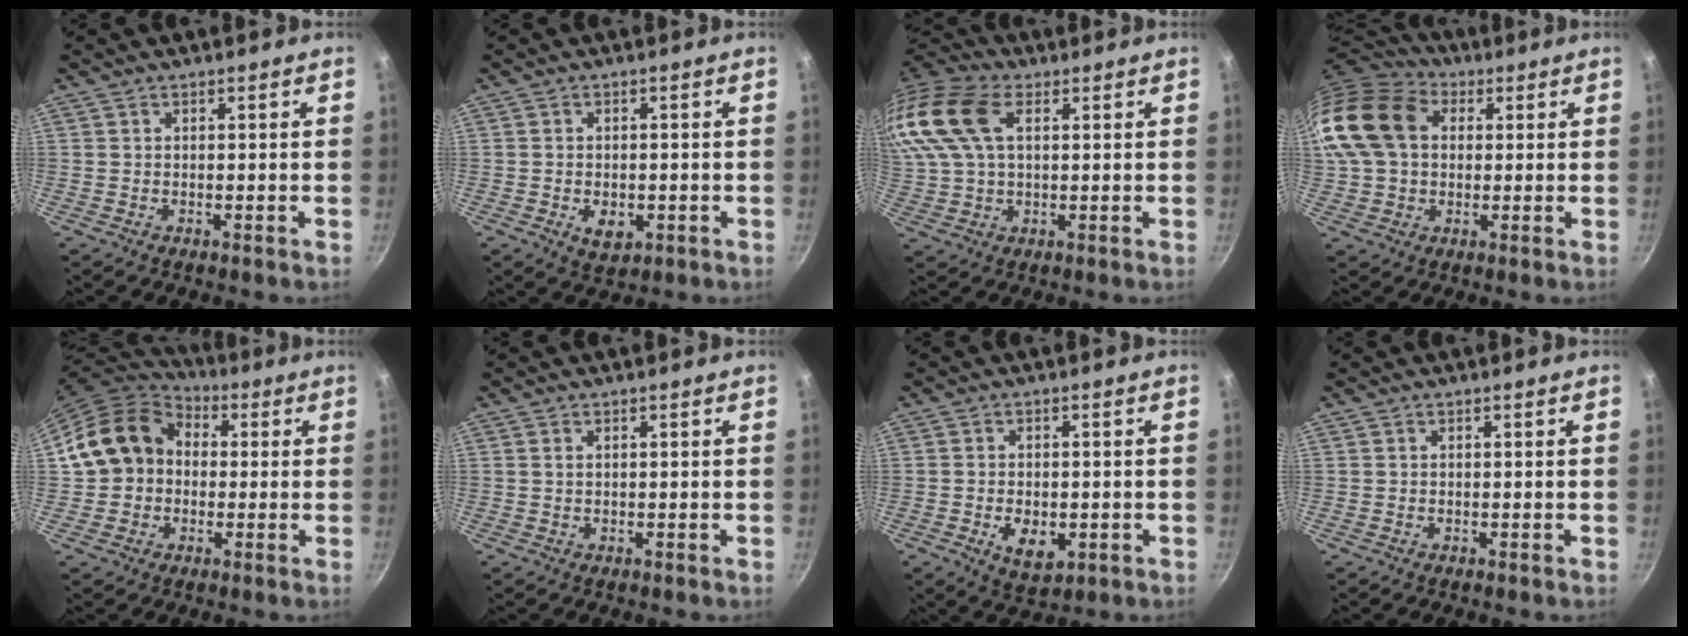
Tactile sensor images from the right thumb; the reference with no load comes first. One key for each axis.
{"total": 4.7, "fx": -1.3, "fy": 3.1, "fz": 3.3, "tx": -0.044, "ty": 0.000, "tz": -0.013}
{"total": 18.1, "fx": 5.6, "fy": 10.9, "fz": 13.2, "tx": -0.292, "ty": 0.027, "tz": 0.098}
{"total": 18.1, "fx": 3.5, "fy": 13.5, "fz": 11.6, "tx": -0.224, "ty": 0.031, "tz": 0.052}
{"total": 15.2, "fx": 0.9, "fy": 12.8, "fz": 8.2, "tx": -0.122, "ty": 0.042, "tz": 0.004}
{"total": 0.6, "fx": 0.2, "fy": 0.4, "fz": 0.4, "tx": -0.010, "ty": 0.000, "tz": 0.006}
{"total": 6.7, "fx": -1.7, "fy": 4.1, "fz": 5.0, "tx": -0.068, "ty": -0.002, "tz": -0.019}
{"total": 0.0}